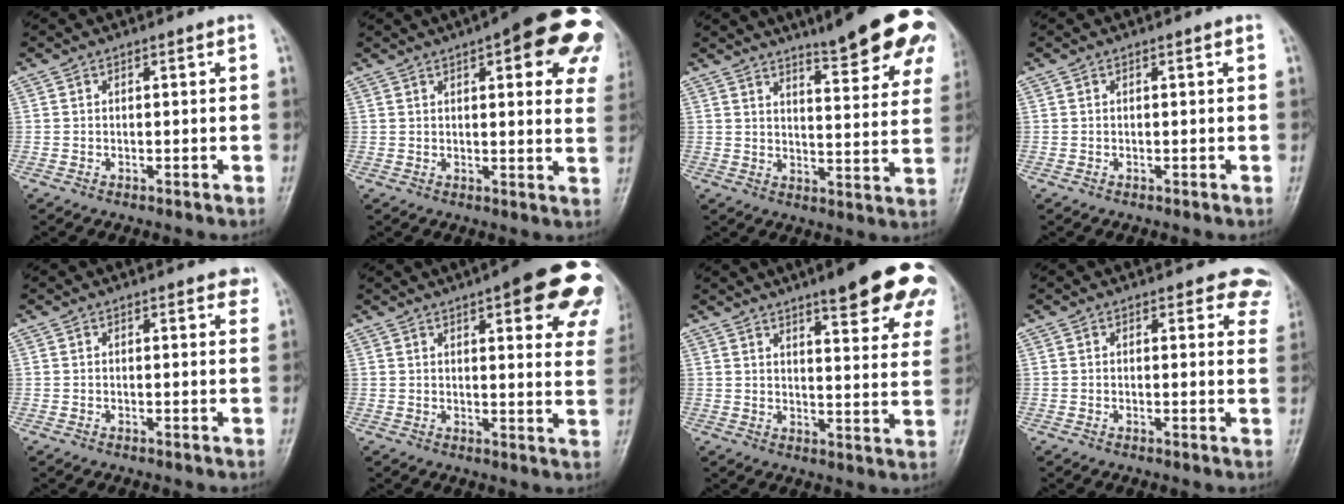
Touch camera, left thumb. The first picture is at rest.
{"total": 20.7, "force": [10.0, 6.7, 16.8], "torque": [-0.179, -0.011, 0.109]}
{"total": 15.8, "force": [10.9, 3.3, 10.9], "torque": [-0.107, -0.059, 0.141]}
{"total": 0.0}
{"total": 2.1, "force": [1.4, 1.0, 1.1], "torque": [0.006, -0.002, 0.010]}
{"total": 19.6, "force": [10.4, 5.9, 15.6], "torque": [-0.162, -0.022, 0.115]}
{"total": 17.8, "force": [11.5, 4.1, 12.9], "torque": [-0.133, -0.047, 0.137]}
{"total": 5.8, "force": [4.9, 2.9, 1.2], "torque": [0.033, -0.019, 0.030]}